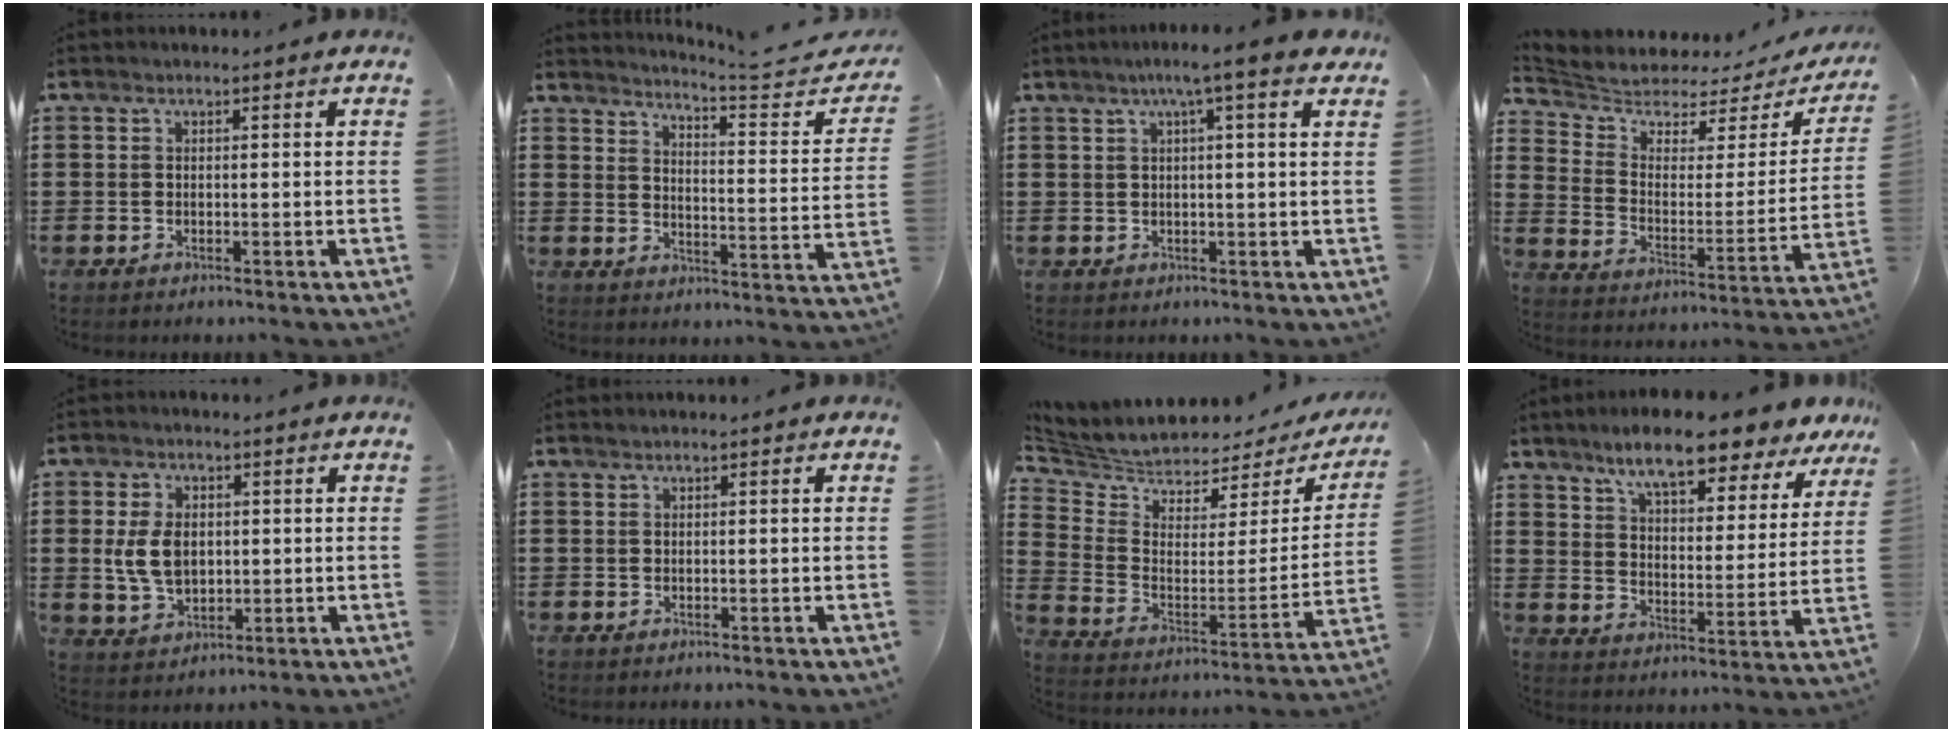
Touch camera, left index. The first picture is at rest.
{"total": 4.6, "force": [4.2, -0.4, 1.8], "torque": [-0.042, -0.038, 0.062]}
{"total": 4.5, "force": [2.6, -0.3, 3.6], "torque": [-0.067, 0.001, 0.042]}
{"total": 5.0, "force": [4.7, 1.5, 0.8], "torque": [-0.050, -0.039, 0.077]}
{"total": 6.5, "force": [0.7, 4.4, 4.8], "torque": [-0.113, 0.004, 0.005]}
{"total": 0.0}
{"total": 4.6, "force": [4.4, 1.4, 0.2], "torque": [-0.040, -0.051, 0.074]}
{"total": 9.0, "force": [7.7, 1.2, 4.5], "torque": [-0.101, -0.035, 0.131]}